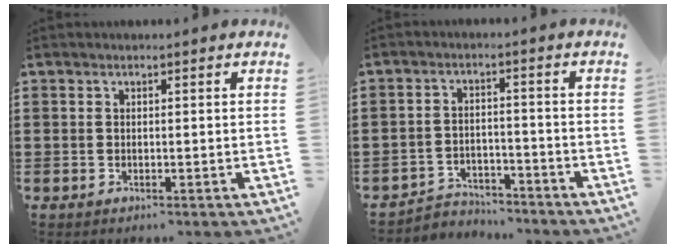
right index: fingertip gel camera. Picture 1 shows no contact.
{"total": 3.7, "force": [-3.6, 0.9, -0.1], "torque": [-0.007, 0.005, -0.077]}